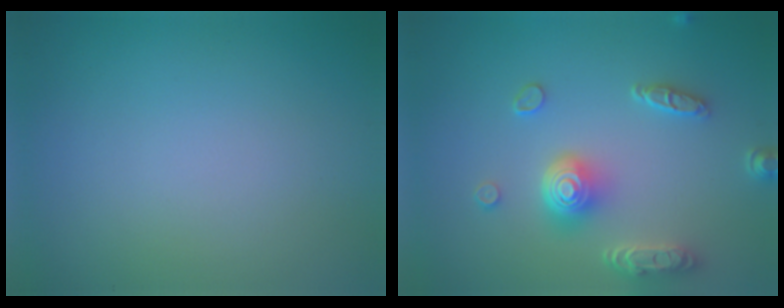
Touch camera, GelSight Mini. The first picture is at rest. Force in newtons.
{"total": 4.9, "press": 4.0, "slide": 2.9}